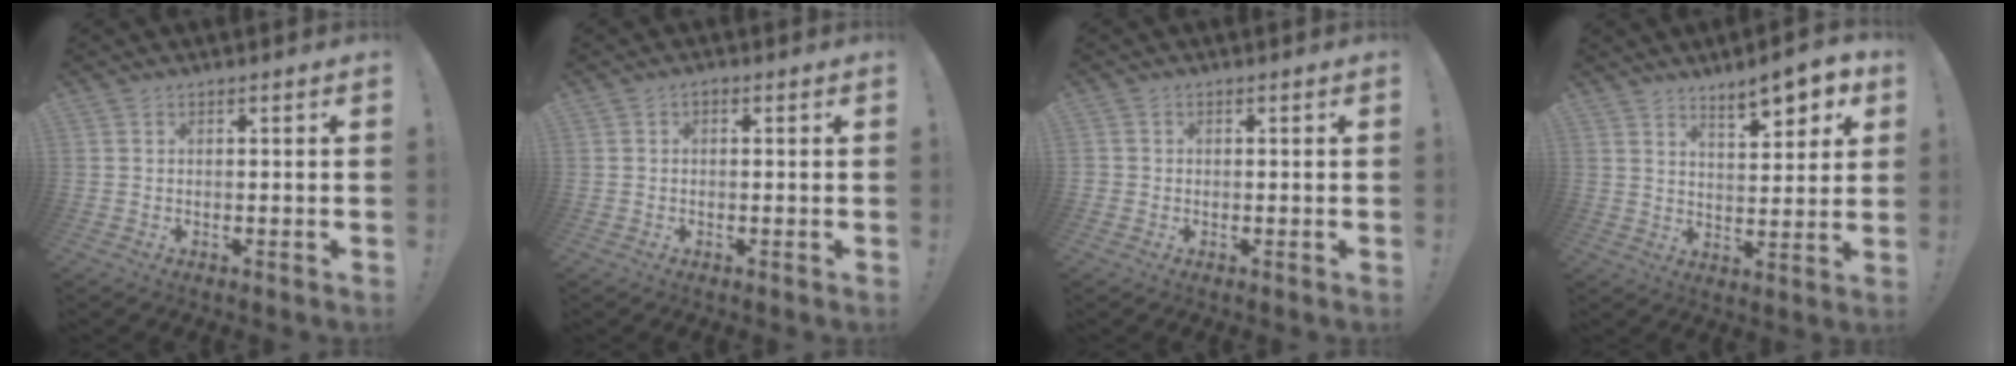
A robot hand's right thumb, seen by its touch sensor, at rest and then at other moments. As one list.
[{"total": 1.0, "force": [-0.5, 0.6, 0.5], "torque": [-0.010, 0.004, -0.010]}, {"total": 1.0, "force": [-0.2, 1.0, 0.1], "torque": [-0.004, 0.003, -0.003]}, {"total": 9.3, "force": [6.5, 2.5, 6.1], "torque": [-0.078, -0.043, 0.110]}]